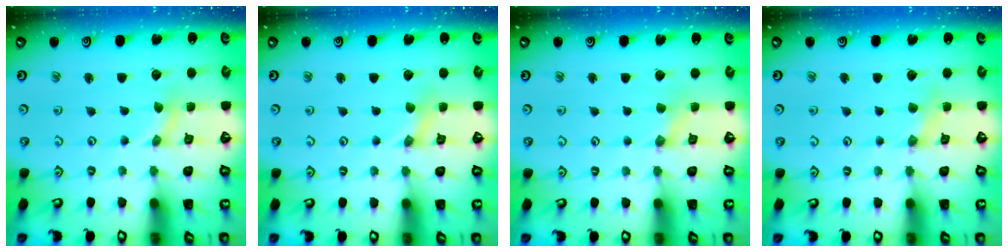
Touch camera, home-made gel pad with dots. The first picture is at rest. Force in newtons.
{"total": 0.0}
{"total": 0.7, "press": 0.7, "slide": 0.2}
{"total": 2.4, "press": 2.4, "slide": 0.3}